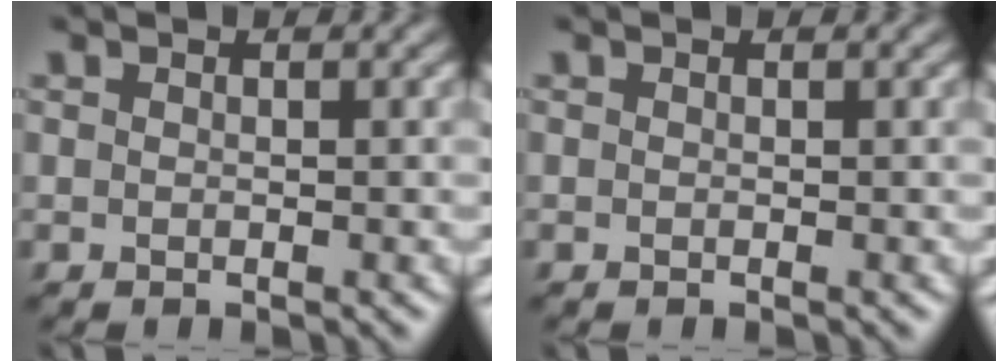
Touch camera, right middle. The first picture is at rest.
{"total": 0.0}